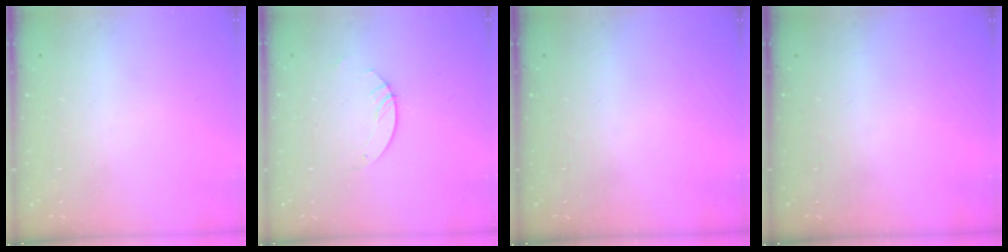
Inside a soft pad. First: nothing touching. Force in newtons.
{"total": 2.1, "press": 2.1, "slide": 0.2}
{"total": 0.0}
{"total": 0.0}